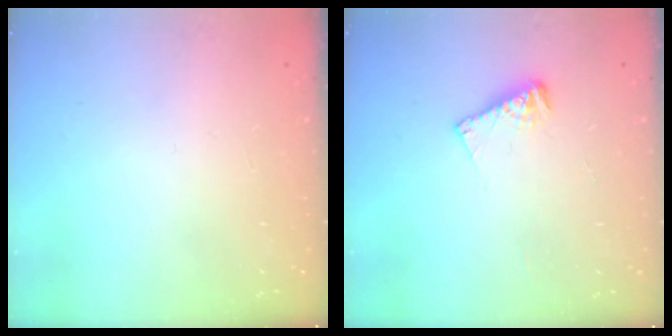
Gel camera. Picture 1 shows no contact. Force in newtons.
{"total": 5.8, "press": 5.8, "slide": 0.7}